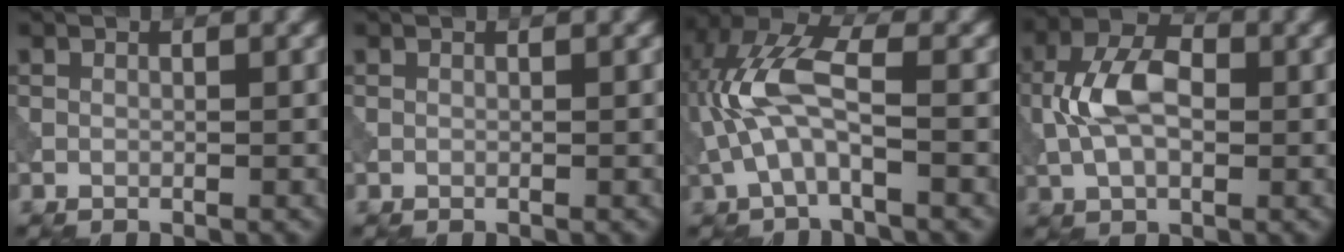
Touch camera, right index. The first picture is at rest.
{"total": 0.0}
{"total": 6.8, "force": [-0.8, 2.5, 6.3], "torque": [-0.152, 0.022, -0.021]}
{"total": 6.5, "force": [0.0, 3.9, 5.2], "torque": [-0.106, 0.010, -0.008]}